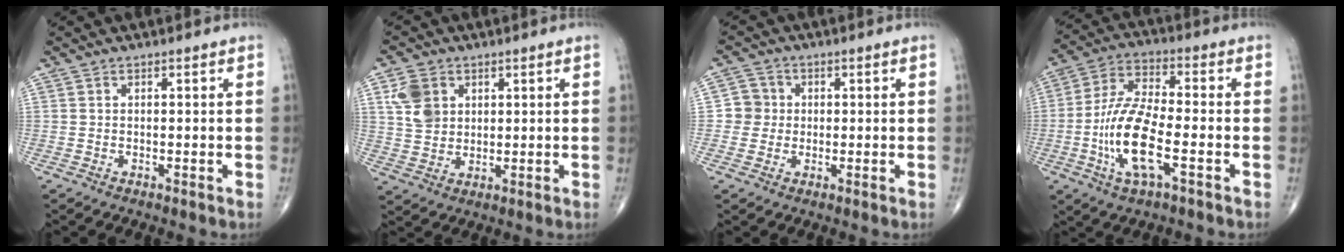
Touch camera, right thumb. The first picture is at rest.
{"total": 6.9, "force": [2.5, 5.3, 3.5], "torque": [-0.050, -0.007, 0.054]}
{"total": 4.1, "force": [0.0, 4.1, 0.6], "torque": [0.020, 0.009, -0.007]}
{"total": 13.8, "force": [-4.0, 4.6, 12.3], "torque": [-0.254, 0.019, -0.079]}